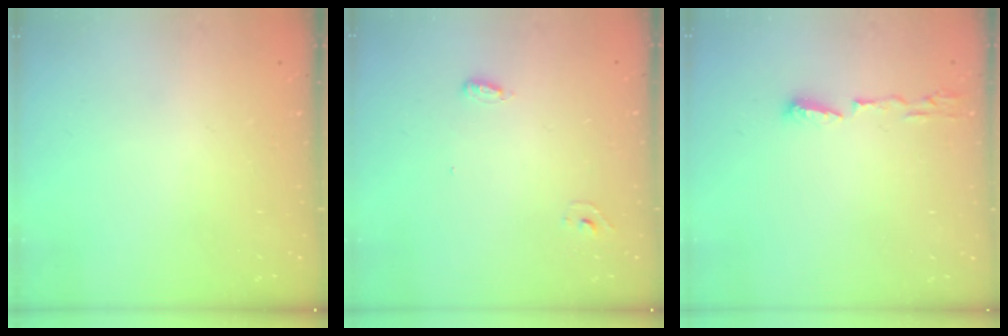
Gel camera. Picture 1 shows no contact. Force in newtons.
{"total": 3.5, "press": 3.2, "slide": 1.4}
{"total": 6.0, "press": 5.8, "slide": 1.2}